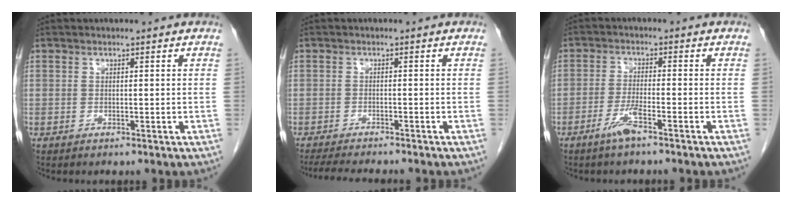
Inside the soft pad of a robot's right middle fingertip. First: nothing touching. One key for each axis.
{"total": 7.1, "fx": -6.3, "fy": 0.7, "fz": 3.1, "tx": -0.045, "ty": -0.015, "tz": -0.096}
{"total": 3.8, "fx": -2.6, "fy": 0.0, "fz": 2.8, "tx": -0.060, "ty": -0.005, "tz": -0.052}